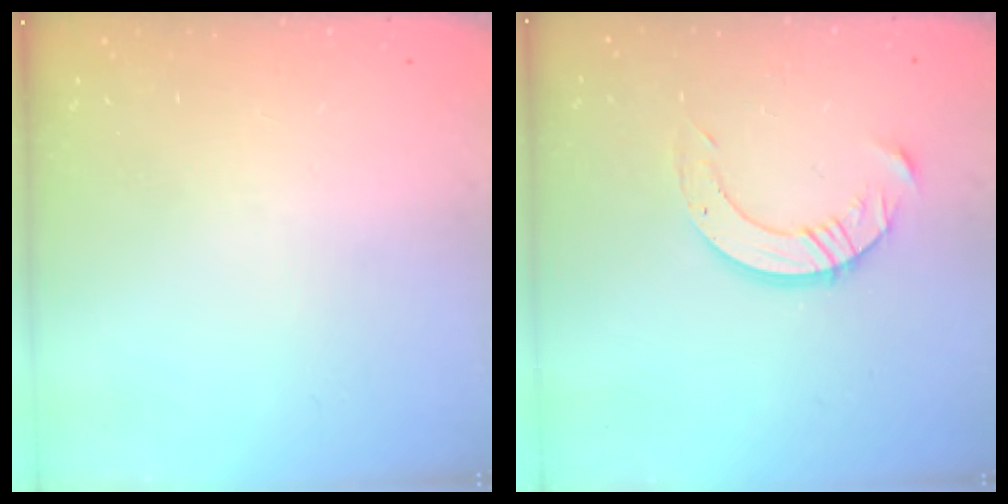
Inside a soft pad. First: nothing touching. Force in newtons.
{"total": 9.2, "press": 9.2, "slide": 0.7}